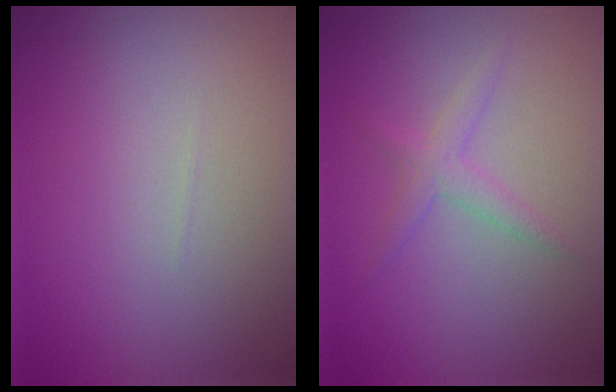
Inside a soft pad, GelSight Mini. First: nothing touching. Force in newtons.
{"total": 1.0, "press": 1.0, "slide": 0.1}